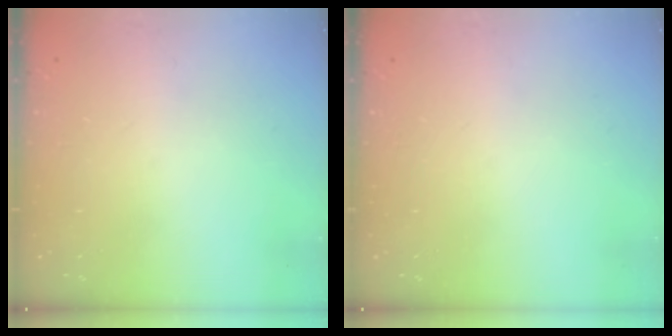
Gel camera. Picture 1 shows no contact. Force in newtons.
{"total": 0.0}